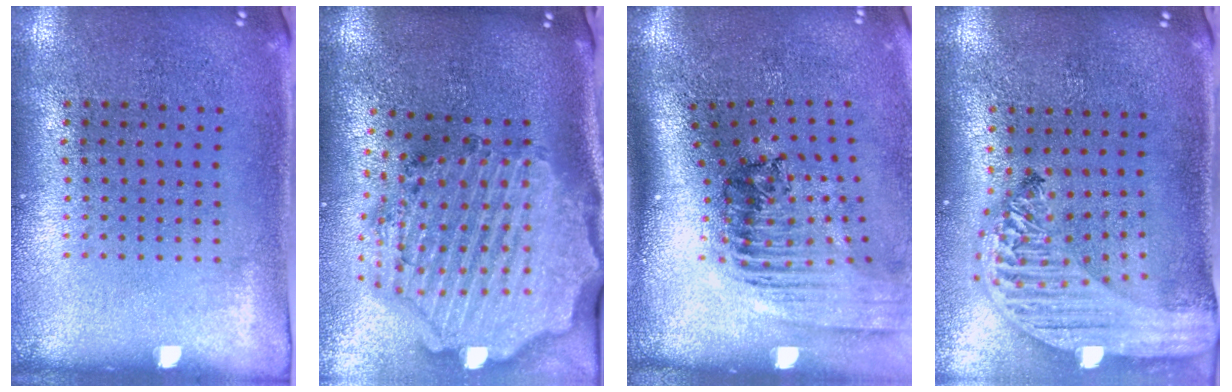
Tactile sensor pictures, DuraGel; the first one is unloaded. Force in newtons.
{"total": 4.1, "press": 3.3, "slide": 2.5}
{"total": 2.4, "press": 1.7, "slide": 1.7}
{"total": 3.2, "press": 2.5, "slide": 2.0}